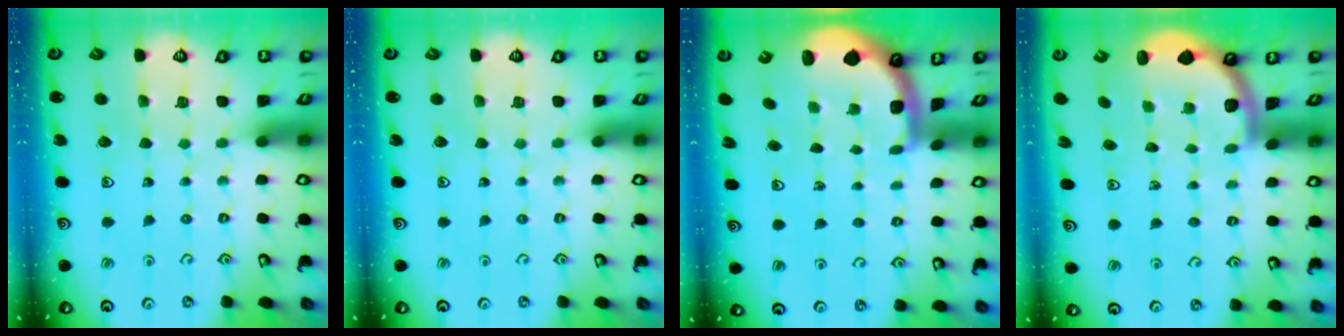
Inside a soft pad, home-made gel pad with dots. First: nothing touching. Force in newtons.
{"total": 0.0}
{"total": 1.6, "press": 1.6, "slide": 0.2}
{"total": 1.8, "press": 1.8, "slide": 0.1}